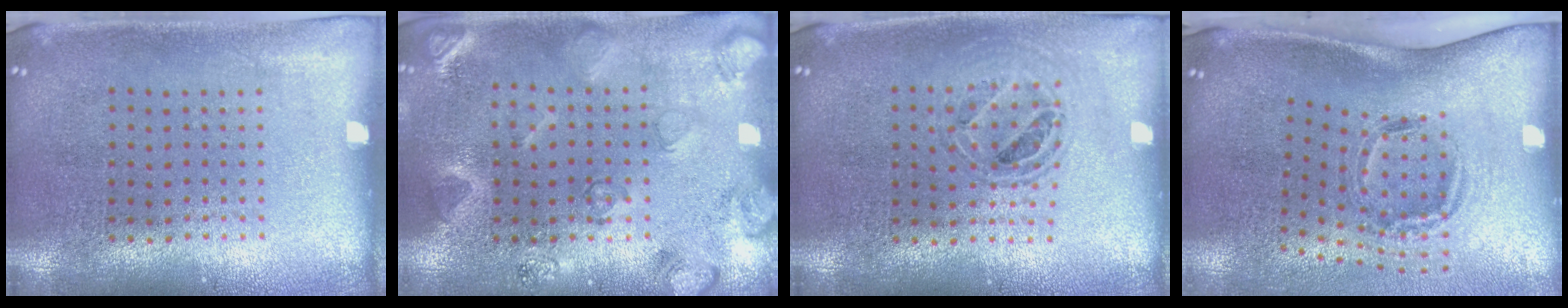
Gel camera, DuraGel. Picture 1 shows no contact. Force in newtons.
{"total": 2.1, "press": 2.1, "slide": 0.4}
{"total": 0.7, "press": 0.7, "slide": 0.1}
{"total": 1.9, "press": 1.2, "slide": 1.5}